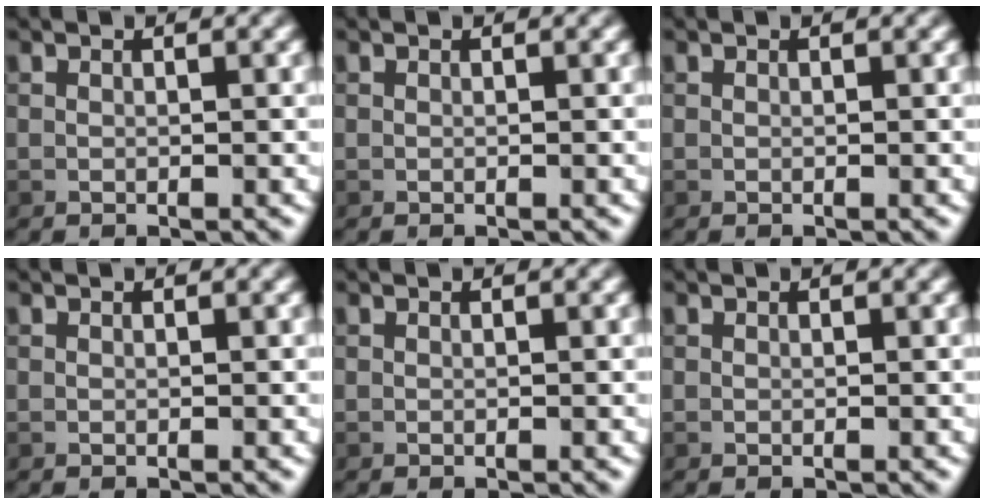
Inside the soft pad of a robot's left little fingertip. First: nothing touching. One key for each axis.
{"total": 0.0}
{"total": 0.0}
{"total": 0.0}
{"total": 0.0}
{"total": 0.0}